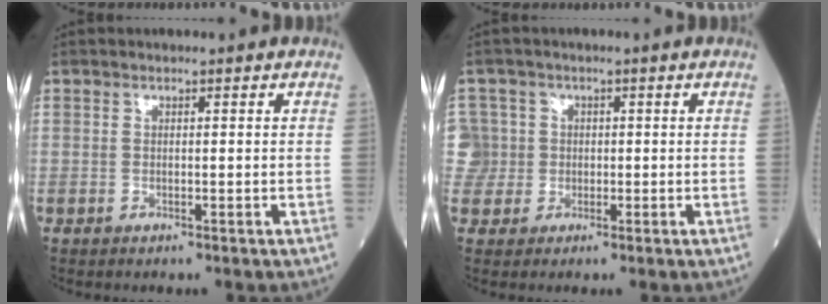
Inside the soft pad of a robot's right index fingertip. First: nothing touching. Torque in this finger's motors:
{"motor_torque": [0.02, 0.05, -0.03, -0.02]}